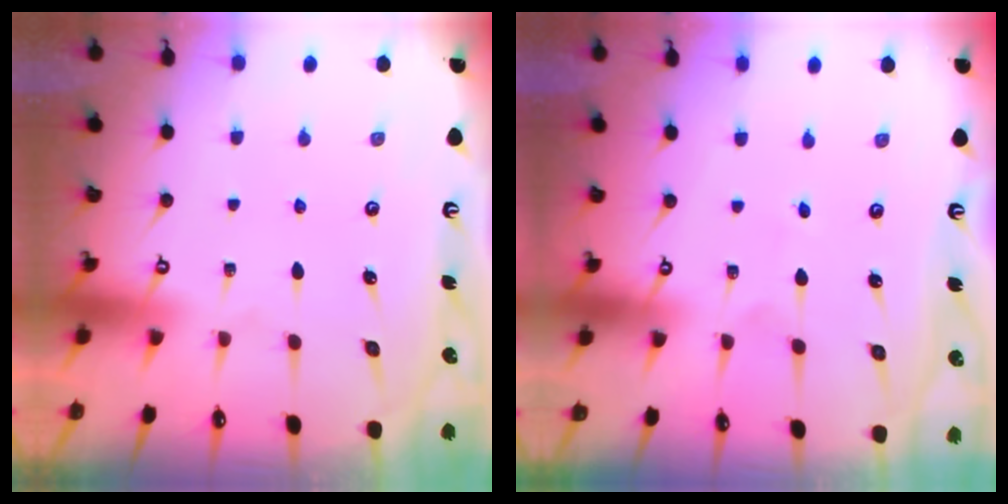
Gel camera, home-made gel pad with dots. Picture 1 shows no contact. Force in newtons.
{"total": 1.0, "press": 1.0, "slide": 0.0}